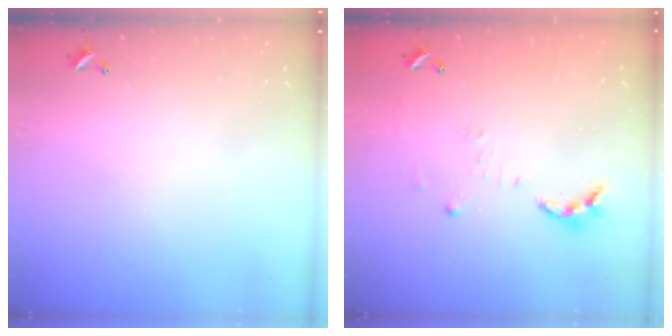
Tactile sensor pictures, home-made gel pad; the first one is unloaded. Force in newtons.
{"total": 7.0, "press": 7.0, "slide": 0.5}